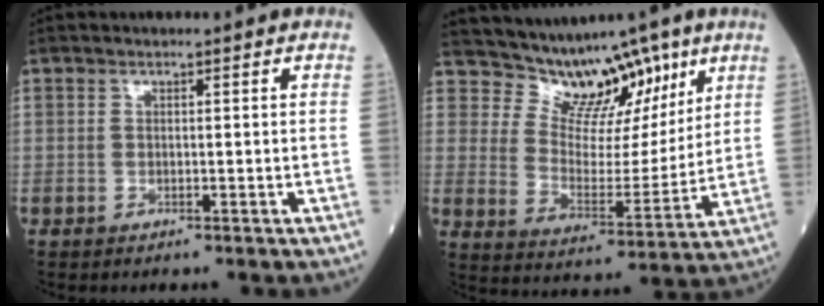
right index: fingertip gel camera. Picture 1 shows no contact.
{"total": 11.1, "force": [9.2, 5.2, 3.6], "torque": [-0.053, 0.001, 0.159]}